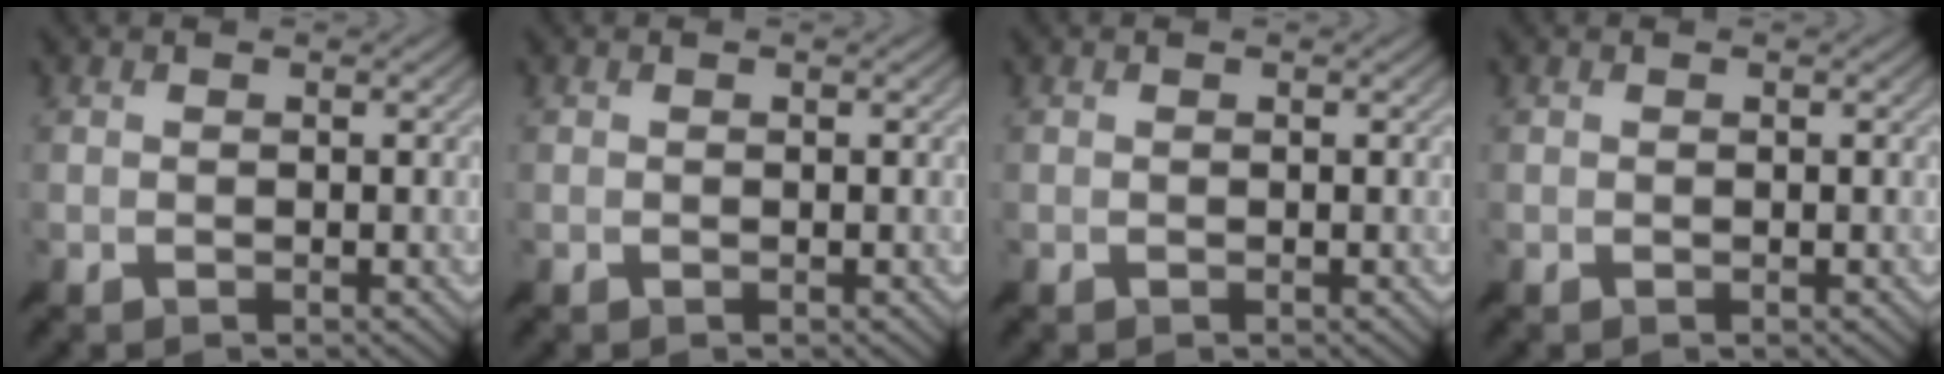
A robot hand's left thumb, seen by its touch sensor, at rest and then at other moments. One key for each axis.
{"total": 0.0}
{"total": 0.0}
{"total": 0.0}